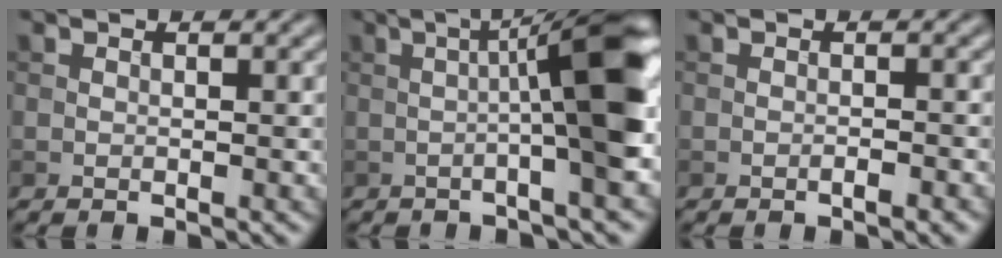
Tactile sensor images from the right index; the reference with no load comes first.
{"total": 9.0, "force": [0.3, 1.1, 8.9], "torque": [-0.121, 0.021, -0.003]}
{"total": 1.1, "force": [-0.6, 0.2, 1.0], "torque": [-0.014, -0.001, -0.009]}